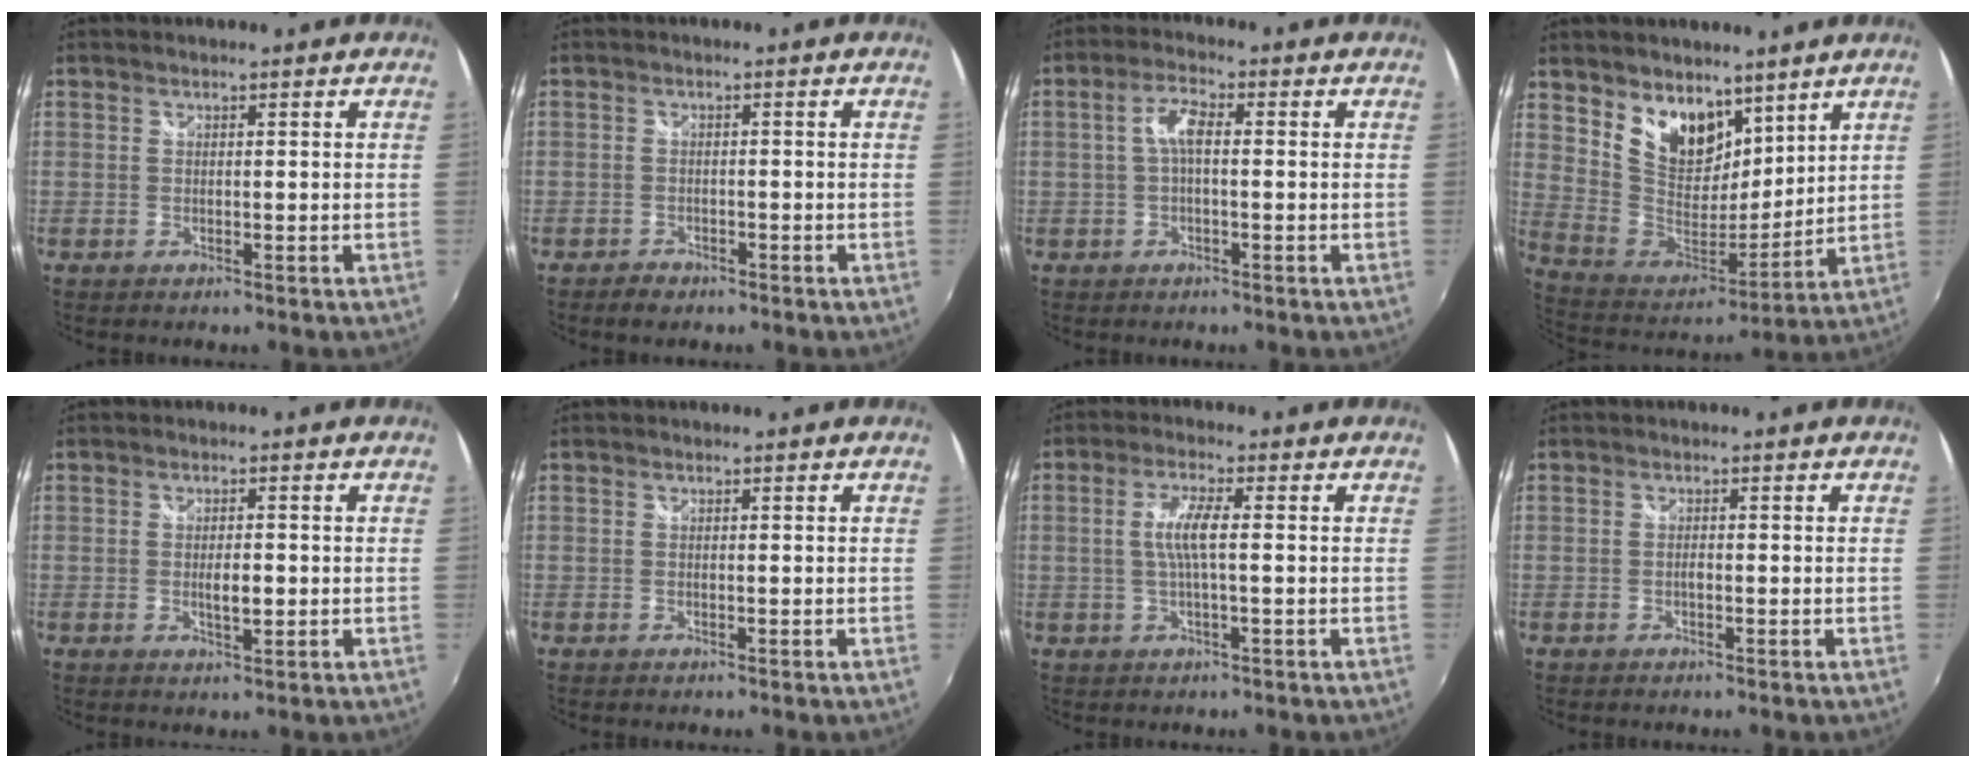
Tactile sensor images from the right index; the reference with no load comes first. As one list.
[{"total": 2.6, "force": [-2.0, 1.5, 0.7], "torque": [-0.024, -0.002, -0.034]}, {"total": 4.1, "force": [0.0, 1.4, 3.9], "torque": [-0.079, 0.012, -0.001]}, {"total": 14.3, "force": [8.9, 8.5, 7.2], "torque": [-0.141, -0.002, 0.178]}, {"total": 3.2, "force": [-0.3, 1.2, 2.9], "torque": [-0.048, -0.004, -0.004]}, {"total": 0.0}, {"total": 5.1, "force": [0.1, 0.5, 5.1], "torque": [-0.098, 0.001, 0.004]}, {"total": 0.7, "force": [-0.3, 0.3, 0.5], "torque": [-0.010, 0.001, -0.007]}]